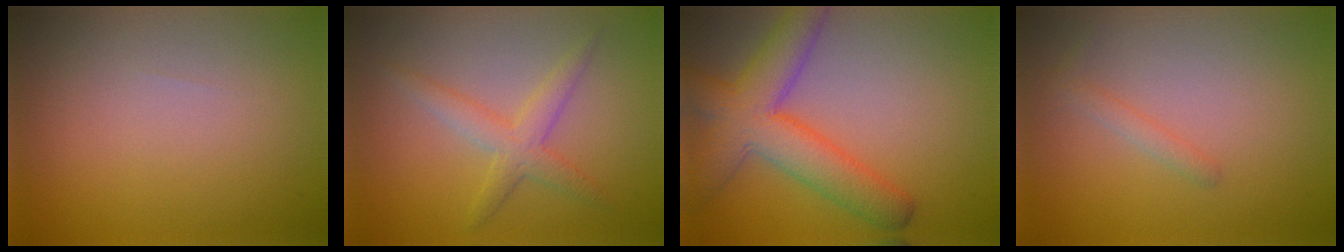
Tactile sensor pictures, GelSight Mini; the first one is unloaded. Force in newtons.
{"total": 2.8, "press": 2.8, "slide": 0.1}
{"total": 7.1, "press": 7.1, "slide": 0.3}
{"total": 1.1, "press": 1.1, "slide": 0.0}